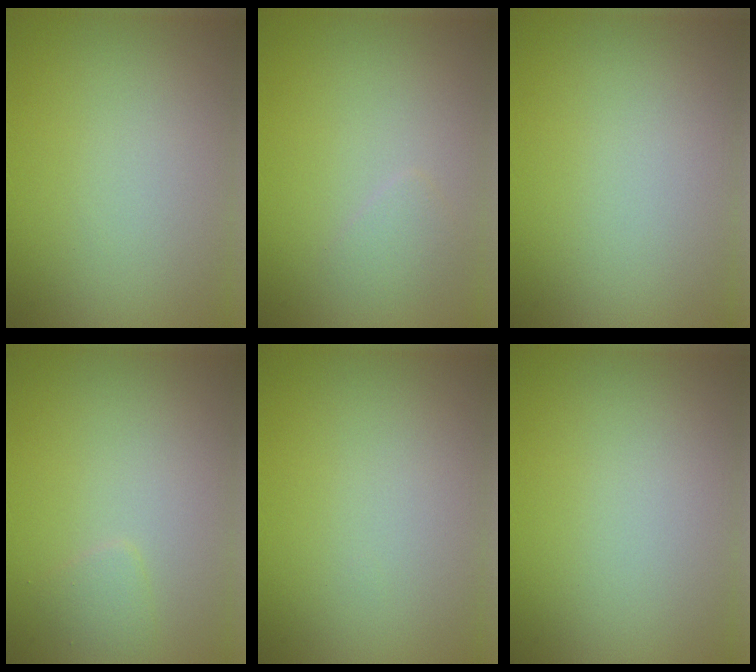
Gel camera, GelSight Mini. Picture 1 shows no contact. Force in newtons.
{"total": 1.0, "press": 1.0, "slide": 0.0}
{"total": 0.0}
{"total": 0.9, "press": 0.9, "slide": 0.1}
{"total": 0.0}
{"total": 0.0}